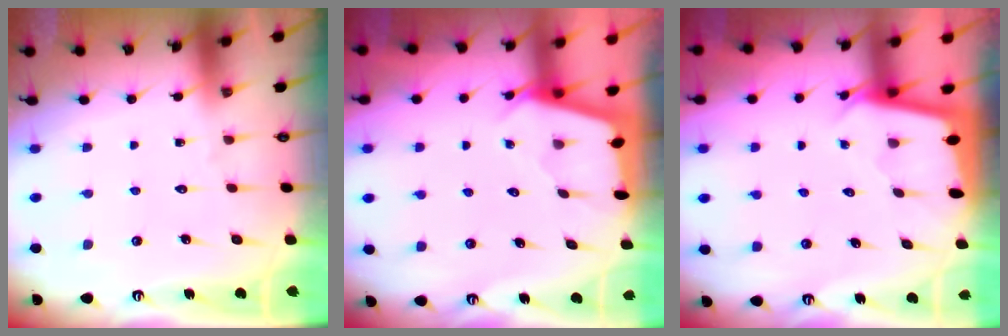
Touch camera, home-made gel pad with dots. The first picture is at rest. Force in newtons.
{"total": 2.4, "press": 2.4, "slide": 0.3}
{"total": 1.8, "press": 1.8, "slide": 0.1}